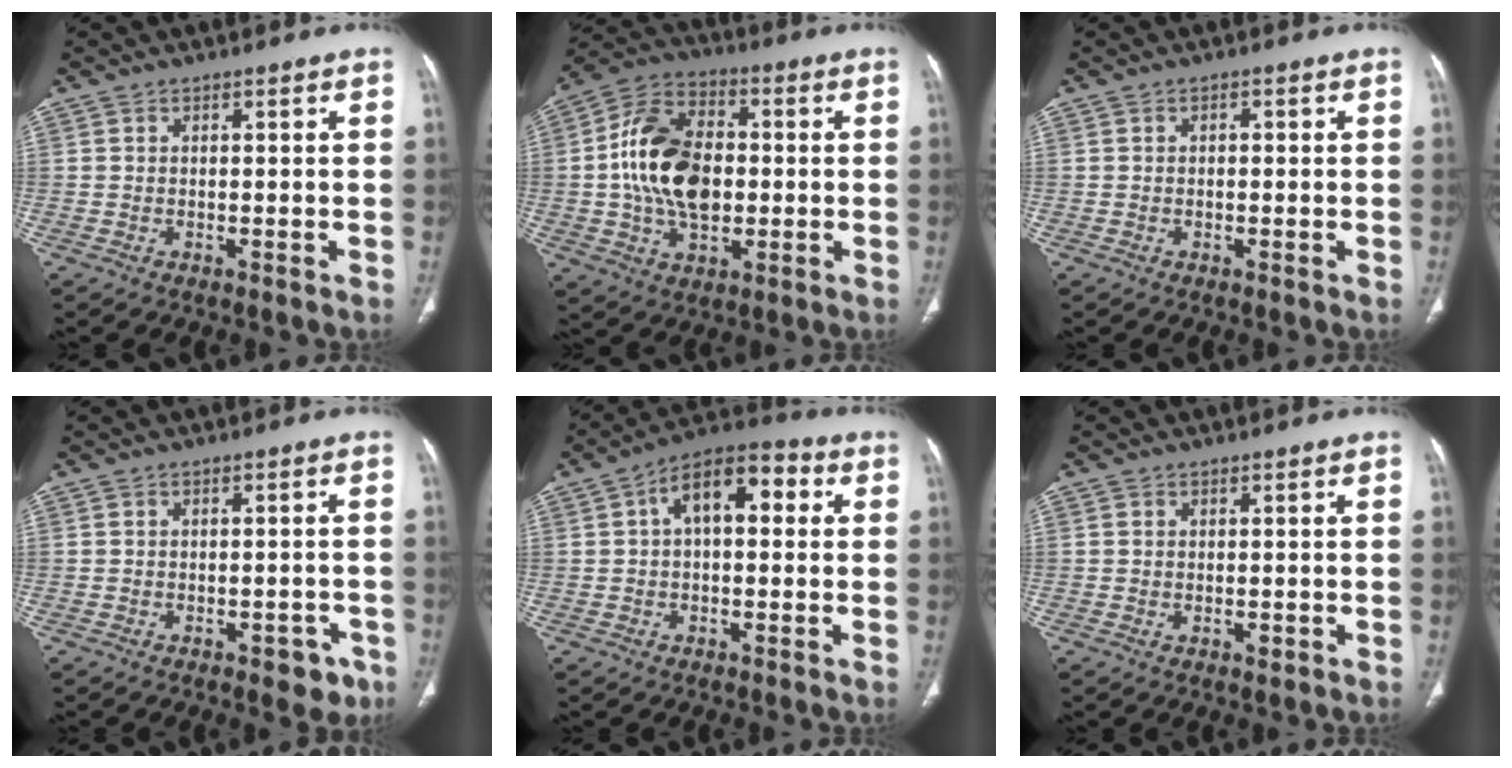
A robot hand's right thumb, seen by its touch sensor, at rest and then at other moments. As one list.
[{"total": 17.2, "force": [-0.2, 11.1, 13.2], "torque": [-0.223, 0.021, -0.004]}, {"total": 0.9, "force": [0.1, 0.5, 0.7], "torque": [-0.012, 0.004, 0.000]}, {"total": 4.3, "force": [-2.3, 2.3, 2.8], "torque": [-0.013, 0.013, -0.024]}, {"total": 11.4, "force": [2.5, 6.0, 9.4], "torque": [-0.133, 0.036, 0.030]}, {"total": 0.9, "force": [0.0, 0.6, 0.7], "torque": [-0.008, -0.003, 0.001]}]